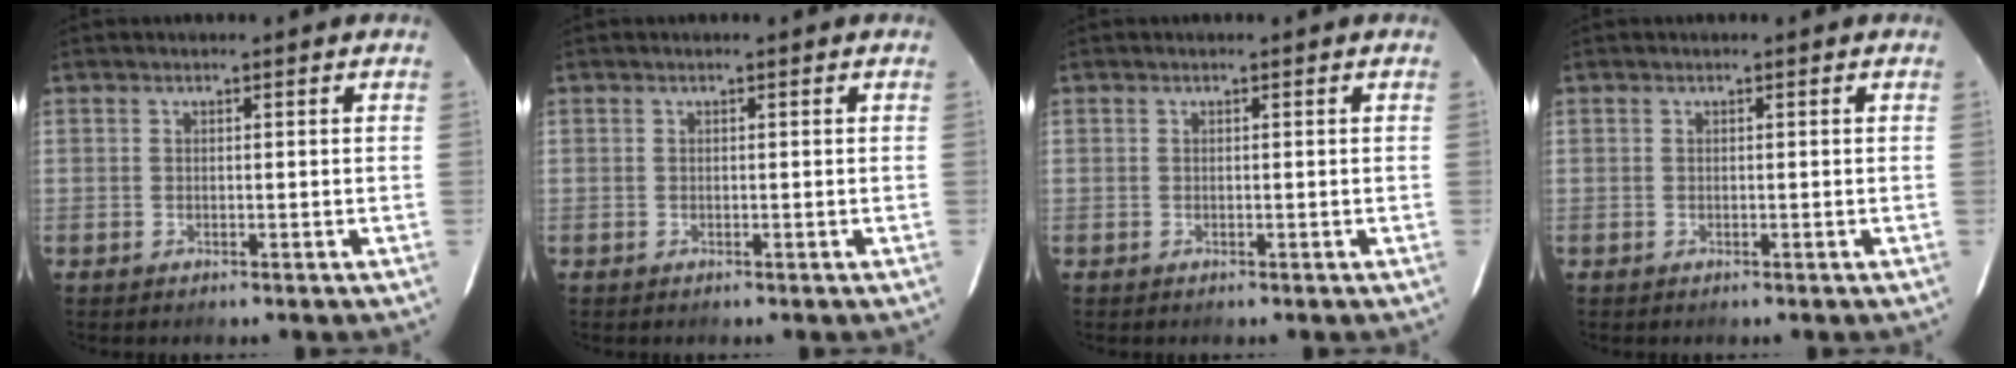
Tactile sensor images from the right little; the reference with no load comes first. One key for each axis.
{"total": 0.0}
{"total": 0.0}
{"total": 0.0}